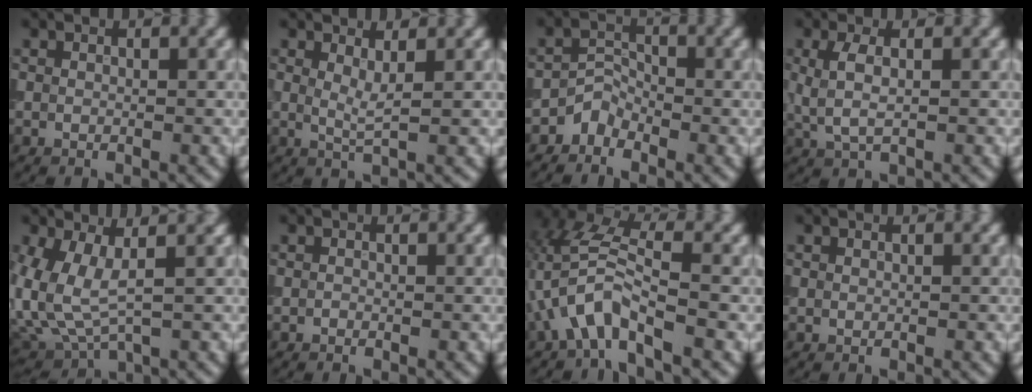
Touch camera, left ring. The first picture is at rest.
{"total": 1.7, "force": [0.7, 0.4, 1.5], "torque": [-0.028, -0.005, 0.012]}
{"total": 1.9, "force": [-1.4, 1.1, 0.4], "torque": [-0.002, 0.012, -0.030]}
{"total": 2.5, "force": [0.4, 1.0, 2.2], "torque": [-0.053, -0.003, 0.010]}
{"total": 6.2, "force": [0.8, 3.0, 5.4], "torque": [-0.140, -0.016, 0.025]}
{"total": 0.0}
{"total": 4.8, "force": [-2.1, 1.5, 4.1], "torque": [-0.086, 0.014, -0.044]}
{"total": 0.0}